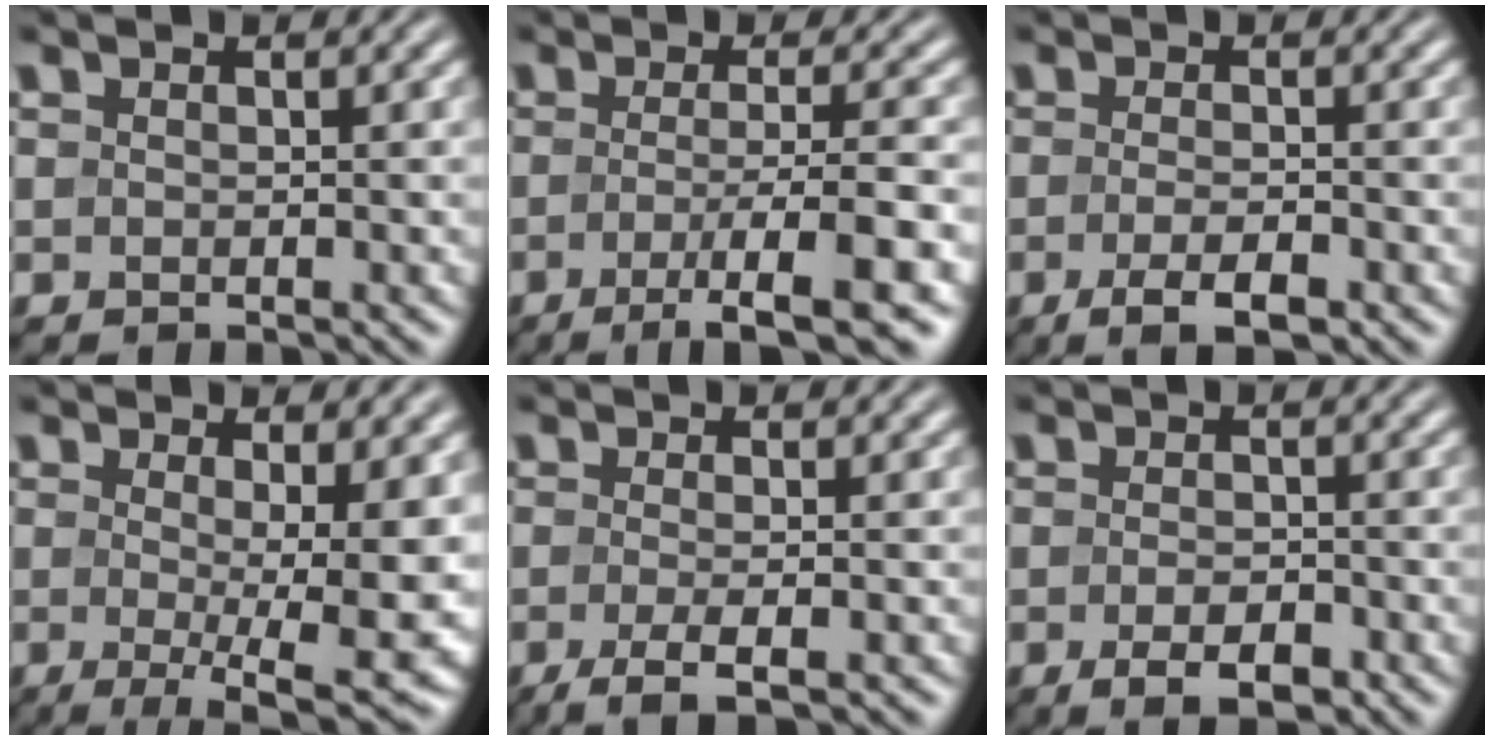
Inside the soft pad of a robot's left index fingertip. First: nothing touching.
{"total": 6.6, "force": [-2.5, 1.1, 6.0], "torque": [-0.087, -0.005, -0.046]}
{"total": 3.4, "force": [-1.7, 0.9, 2.8], "torque": [-0.056, -0.003, -0.030]}
{"total": 8.5, "force": [-0.5, 1.9, 8.3], "torque": [-0.114, -0.016, -0.003]}
{"total": 3.4, "force": [-1.4, 0.8, 2.9], "torque": [-0.053, -0.005, -0.031]}
{"total": 3.2, "force": [-1.5, 1.3, 2.5], "torque": [-0.042, -0.003, -0.025]}